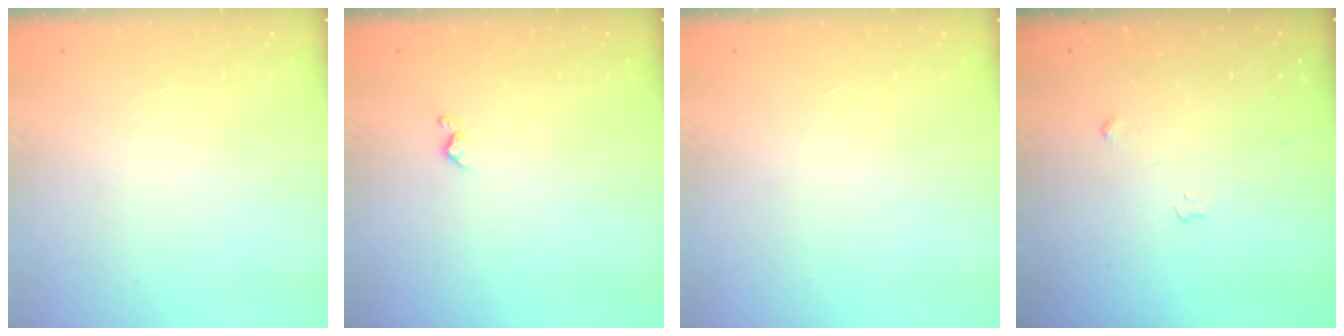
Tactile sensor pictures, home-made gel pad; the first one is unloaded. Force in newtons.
{"total": 3.4, "press": 3.3, "slide": 0.6}
{"total": 0.0}
{"total": 3.4, "press": 3.4, "slide": 0.6}